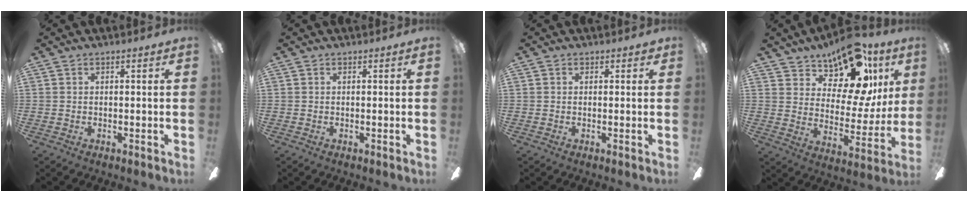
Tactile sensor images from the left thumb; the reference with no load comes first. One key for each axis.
{"total": 0.0}
{"total": 1.1, "fx": 0.5, "fy": 0.8, "fz": 0.5, "tx": -0.001, "ty": 0.001, "tz": 0.006}
{"total": 17.8, "fx": 12.9, "fy": 8.4, "fz": 8.9, "tx": -0.141, "ty": -0.089, "tz": 0.222}